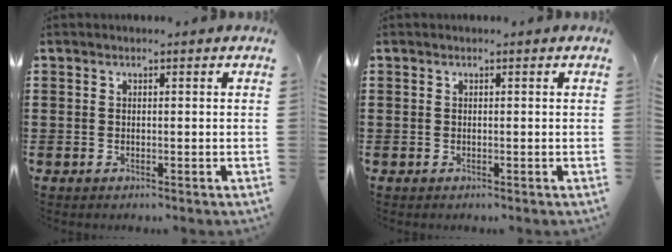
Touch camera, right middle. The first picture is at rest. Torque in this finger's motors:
{"motor_torque": [0.00, 0.00, 0.00, 0.00]}